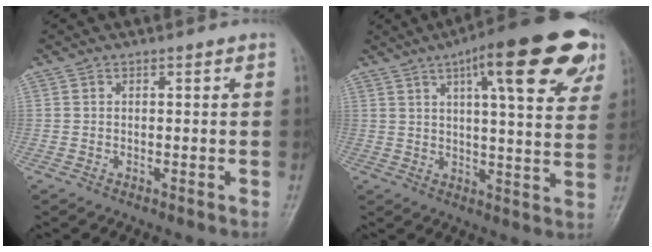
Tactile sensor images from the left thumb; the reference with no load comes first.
{"total": 20.0, "force": [10.0, 5.4, 16.5], "torque": [-0.200, -0.013, 0.132]}